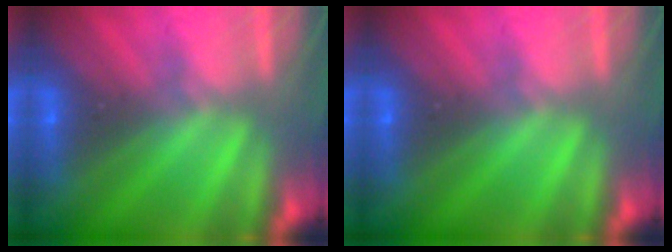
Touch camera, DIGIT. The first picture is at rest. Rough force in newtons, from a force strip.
{"total": 0.0}